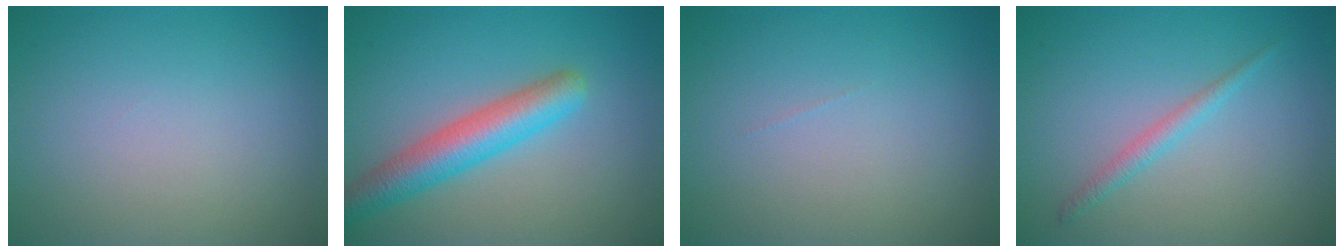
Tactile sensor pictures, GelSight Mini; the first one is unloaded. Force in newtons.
{"total": 5.0, "press": 5.0, "slide": 0.1}
{"total": 0.0}
{"total": 1.4, "press": 1.4, "slide": 0.1}